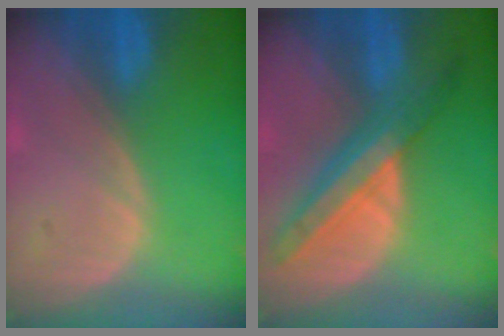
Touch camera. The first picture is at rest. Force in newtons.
{"total": 8.6, "press": 7.6, "slide": 4.1}